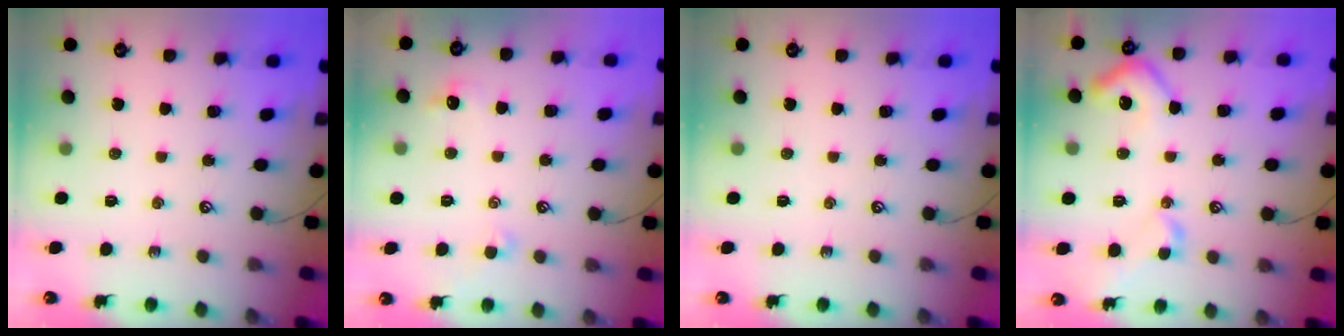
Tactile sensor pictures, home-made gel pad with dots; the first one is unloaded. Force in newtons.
{"total": 1.0, "press": 0.8, "slide": 0.7}
{"total": 0.0}
{"total": 7.9, "press": 7.8, "slide": 1.1}